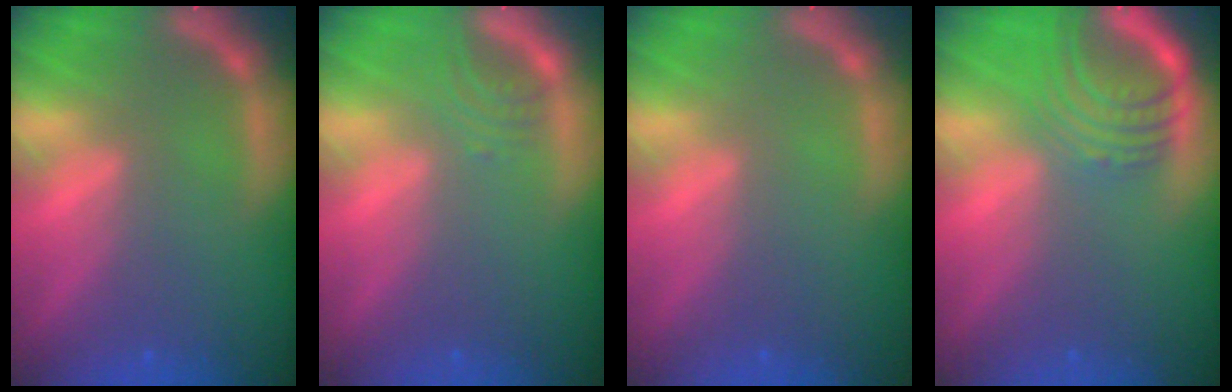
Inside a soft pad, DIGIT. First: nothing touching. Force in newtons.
{"total": 2.0}
{"total": 0.0}
{"total": 7.1}